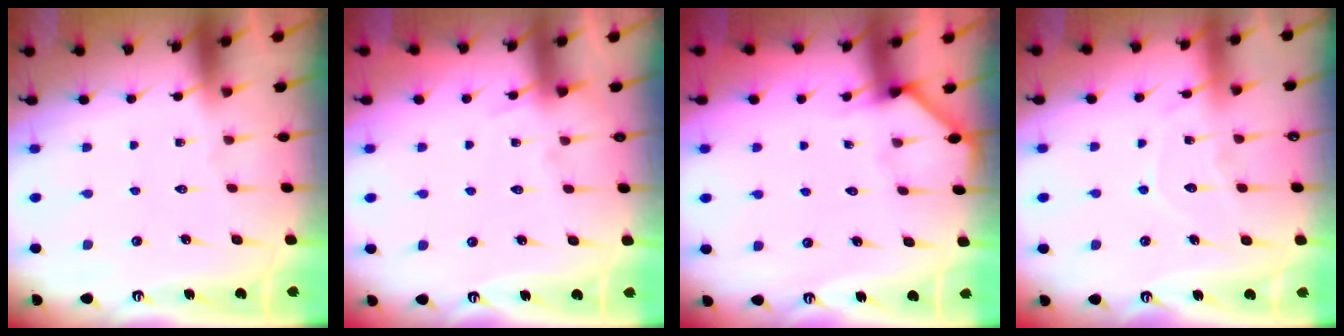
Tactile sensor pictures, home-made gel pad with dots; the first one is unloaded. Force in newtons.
{"total": 6.4, "press": 6.4, "slide": 0.8}
{"total": 2.5, "press": 2.5, "slide": 0.1}
{"total": 8.0, "press": 8.0, "slide": 0.8}